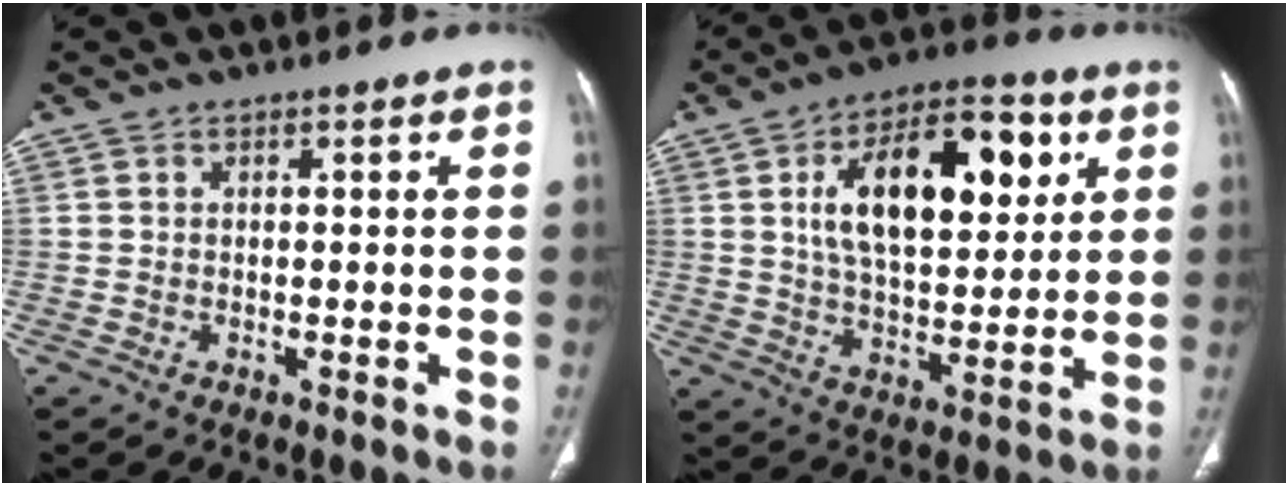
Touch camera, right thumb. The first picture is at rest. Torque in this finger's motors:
{"motor_torque": [-1.01, 1.74, 1.85, 0.32, 0.31]}